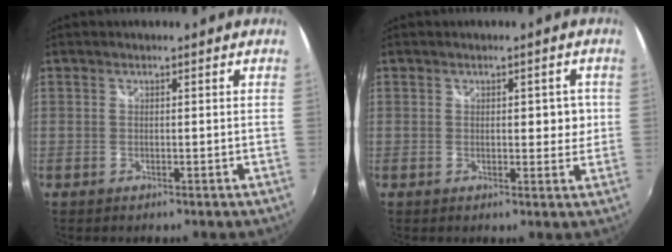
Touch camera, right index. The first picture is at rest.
{"total": 3.1, "force": [0.3, 2.0, 2.3], "torque": [-0.023, 0.005, 0.005]}